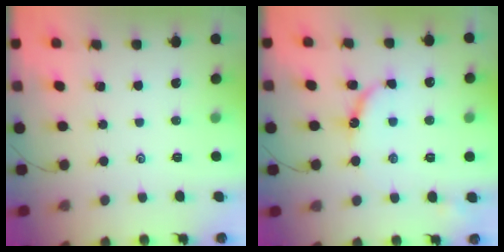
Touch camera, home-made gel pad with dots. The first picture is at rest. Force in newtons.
{"total": 8.0, "press": 7.9, "slide": 0.4}